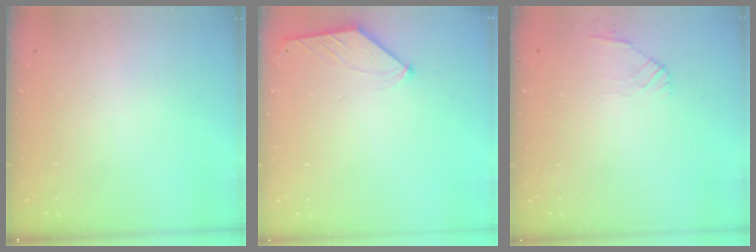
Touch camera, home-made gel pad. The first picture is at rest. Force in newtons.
{"total": 0.5, "press": 0.4, "slide": 0.3}
{"total": 2.8, "press": 2.6, "slide": 0.8}